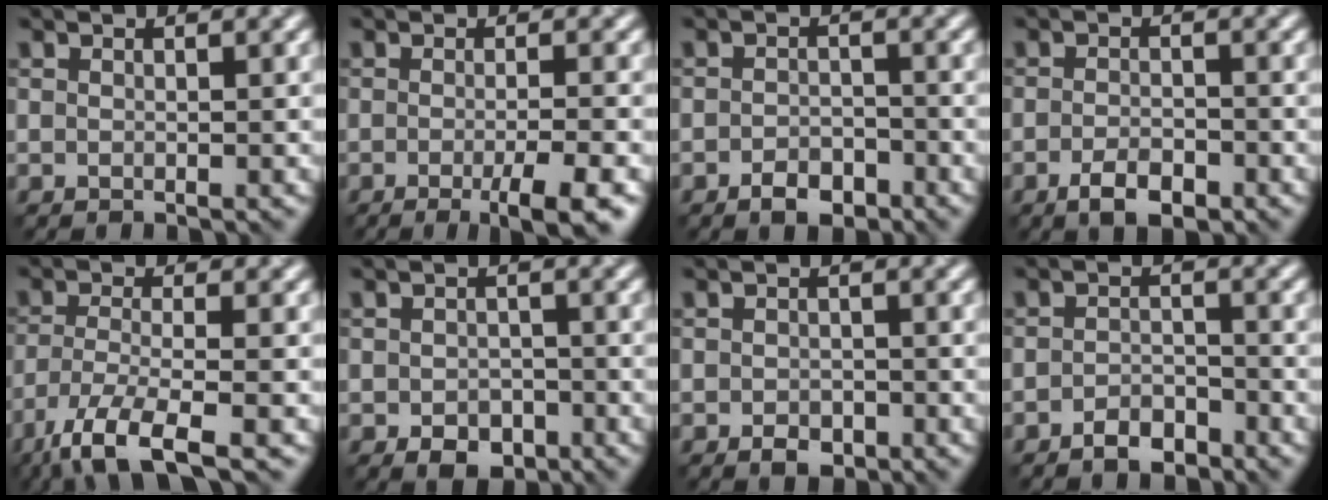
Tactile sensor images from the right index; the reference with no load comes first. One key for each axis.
{"total": 4.1, "fx": -1.8, "fy": 0.8, "fz": 3.6, "tx": -0.052, "ty": -0.005, "tz": -0.030}
{"total": 2.4, "fx": -1.5, "fy": 1.4, "fz": 1.2, "tx": -0.014, "ty": 0.004, "tz": -0.030}
{"total": 2.9, "fx": -1.5, "fy": 1.3, "fz": 2.0, "tx": -0.035, "ty": 0.000, "tz": -0.030}
{"total": 6.1, "fx": -4.1, "fy": 1.3, "fz": 4.3, "tx": -0.086, "ty": -0.011, "tz": -0.086}
{"total": 2.8, "fx": -1.3, "fy": 2.0, "fz": 1.5, "tx": -0.019, "ty": -0.006, "tz": -0.023}
{"total": 1.7, "fx": -0.9, "fy": 1.2, "fz": 0.9, "tx": -0.010, "ty": -0.002, "tz": -0.019}
{"total": 2.3, "fx": -1.7, "fy": 1.1, "fz": 1.1, "tx": -0.014, "ty": 0.007, "tz": -0.035}